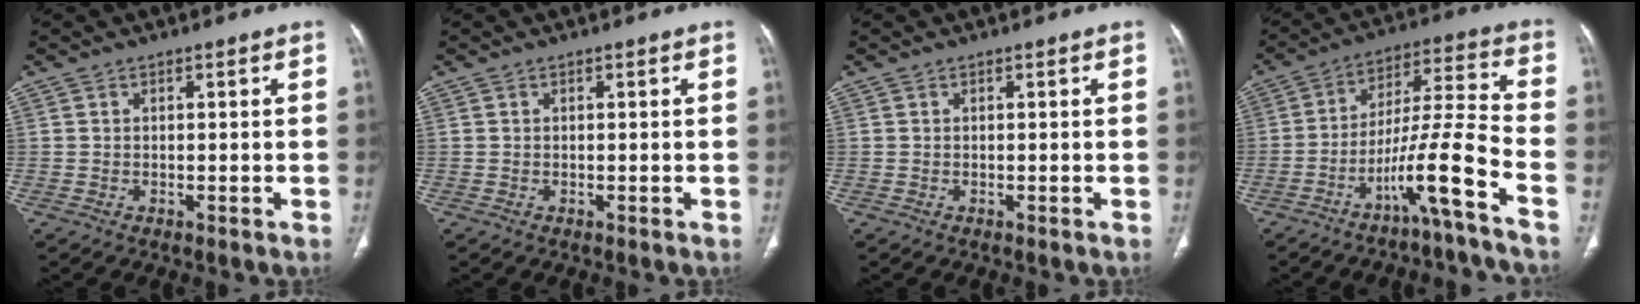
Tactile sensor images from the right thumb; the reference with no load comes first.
{"total": 0.0}
{"total": 0.0}
{"total": 13.4, "force": [-7.7, 0.1, 11.0], "torque": [-0.213, 0.064, -0.140]}